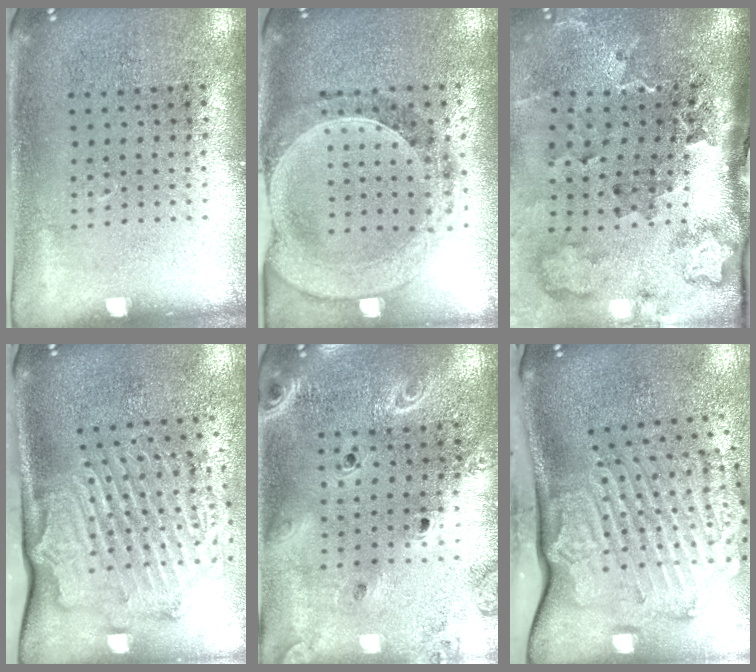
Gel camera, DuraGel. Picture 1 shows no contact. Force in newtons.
{"total": 1.5, "press": 1.4, "slide": 0.3}
{"total": 3.6, "press": 2.4, "slide": 2.7}
{"total": 2.3, "press": 2.1, "slide": 0.7}
{"total": 2.0, "press": 1.9, "slide": 0.7}
{"total": 3.6, "press": 2.4, "slide": 2.6}